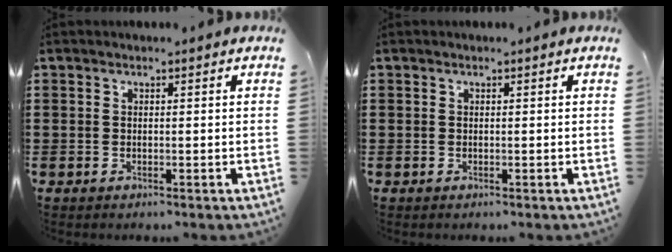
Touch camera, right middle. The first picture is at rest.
{"total": 0.0}